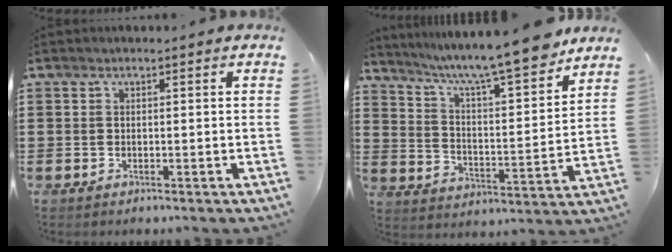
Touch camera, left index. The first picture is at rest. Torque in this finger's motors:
{"motor_torque": [1.08, -1.05, 0.41, 0.21]}